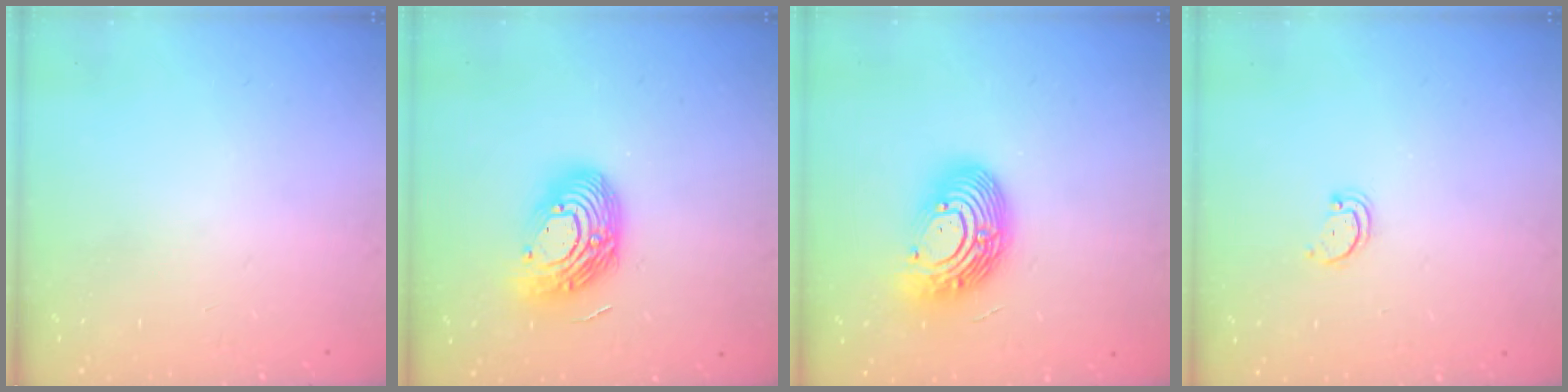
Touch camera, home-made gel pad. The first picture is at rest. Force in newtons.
{"total": 14.8, "press": 14.8, "slide": 1.0}
{"total": 15.1, "press": 15.1, "slide": 1.4}
{"total": 2.2, "press": 2.1, "slide": 0.4}